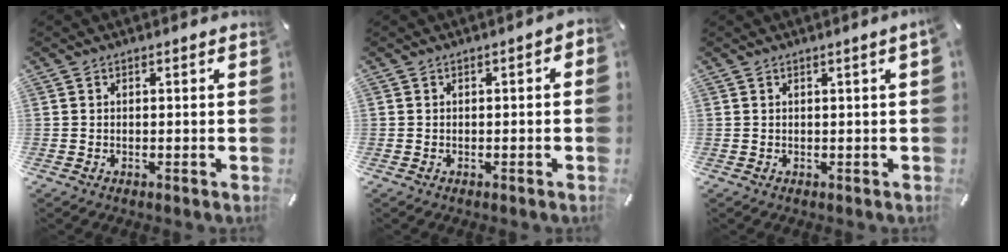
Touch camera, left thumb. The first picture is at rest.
{"total": 1.4, "force": [-0.8, 0.6, 1.0], "torque": [-0.017, 0.004, -0.016]}
{"total": 1.2, "force": [0.3, -0.1, 1.2], "torque": [-0.021, -0.002, 0.005]}